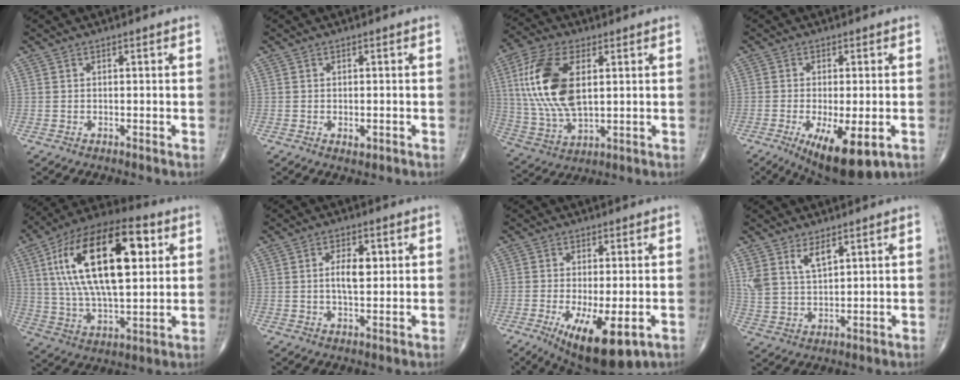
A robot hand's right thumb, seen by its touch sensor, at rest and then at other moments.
{"total": 1.4, "force": [-0.5, 0.7, 1.1], "torque": [-0.014, -0.003, -0.003]}
{"total": 17.2, "force": [3.6, 8.7, 14.4], "torque": [-0.301, -0.006, 0.072]}
{"total": 12.0, "force": [-4.9, 4.0, 10.2], "torque": [-0.165, -0.017, -0.067]}
{"total": 26.7, "force": [7.2, 11.7, 22.8], "torque": [-0.406, 0.002, 0.116]}
{"total": 5.4, "force": [1.0, 2.5, 4.7], "torque": [-0.076, -0.003, 0.017]}
{"total": 12.9, "force": [-5.0, 4.5, 11.0], "torque": [-0.183, -0.020, -0.066]}
{"total": 6.1, "force": [3.6, 2.6, 4.2], "torque": [-0.079, -0.020, 0.080]}